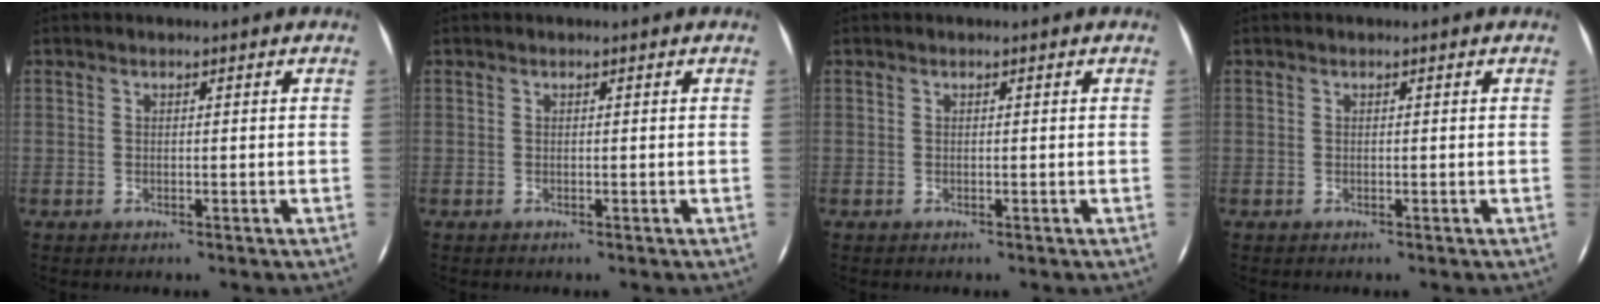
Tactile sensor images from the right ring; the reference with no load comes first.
{"total": 0.0}
{"total": 0.0}
{"total": 0.0}